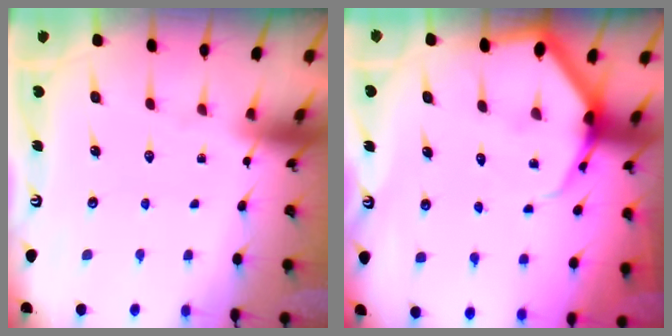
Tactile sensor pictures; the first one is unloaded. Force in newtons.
{"total": 5.6, "press": 5.6, "slide": 0.7}